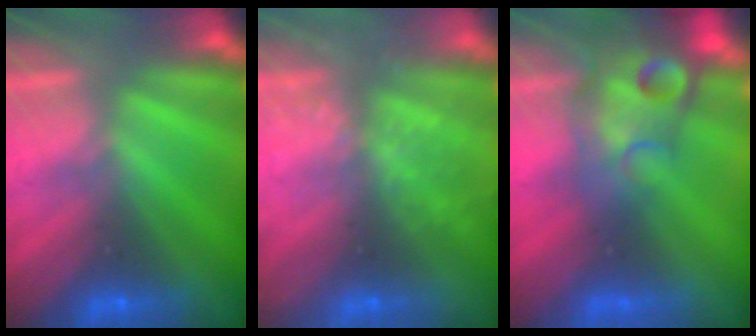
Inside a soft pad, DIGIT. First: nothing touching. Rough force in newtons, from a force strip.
{"total": 8.0}
{"total": 7.2}